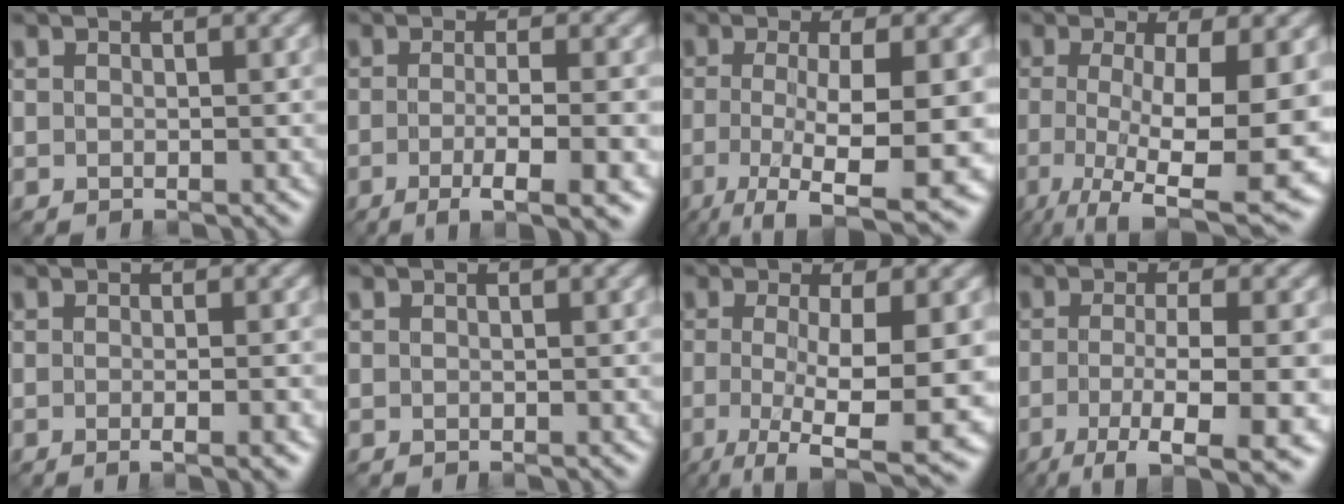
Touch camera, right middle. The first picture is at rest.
{"total": 6.9, "force": [-2.5, 1.8, 6.2], "torque": [-0.087, -0.013, -0.035]}
{"total": 10.4, "force": [-2.9, 2.8, 9.6], "torque": [-0.150, -0.018, -0.042]}
{"total": 11.0, "force": [-1.6, 3.1, 10.5], "torque": [-0.165, -0.022, -0.023]}
{"total": 3.7, "force": [-0.8, 1.3, 3.4], "torque": [-0.027, 0.001, -0.015]}
{"total": 0.0}
{"total": 10.0, "force": [-1.9, 2.6, 9.5], "torque": [-0.142, -0.020, -0.027]}
{"total": 9.9, "force": [-4.1, 2.7, 8.6], "torque": [-0.120, -0.020, -0.061]}